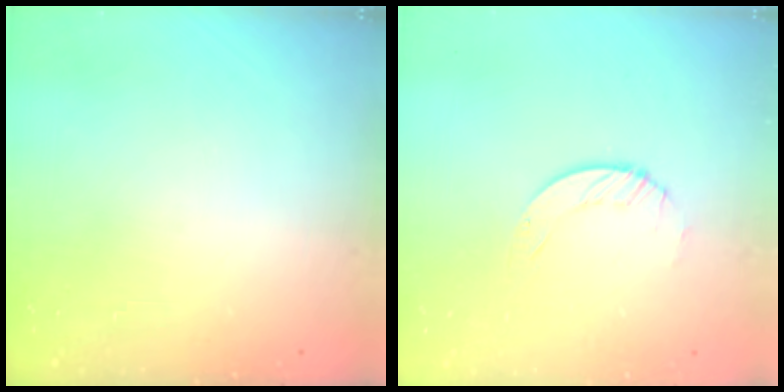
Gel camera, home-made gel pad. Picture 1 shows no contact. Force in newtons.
{"total": 1.9, "press": 1.9, "slide": 0.2}